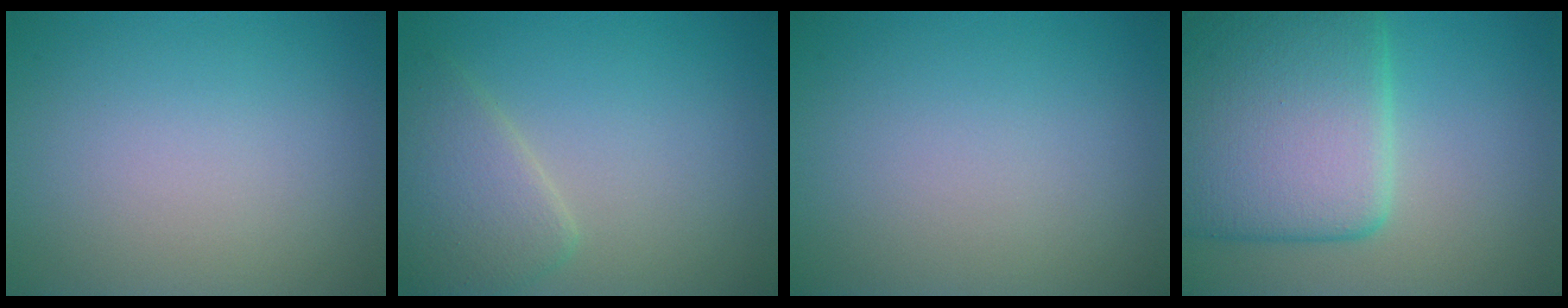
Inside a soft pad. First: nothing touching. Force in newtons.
{"total": 3.5, "press": 3.5, "slide": 0.1}
{"total": 0.0}
{"total": 10.8, "press": 10.8, "slide": 0.7}